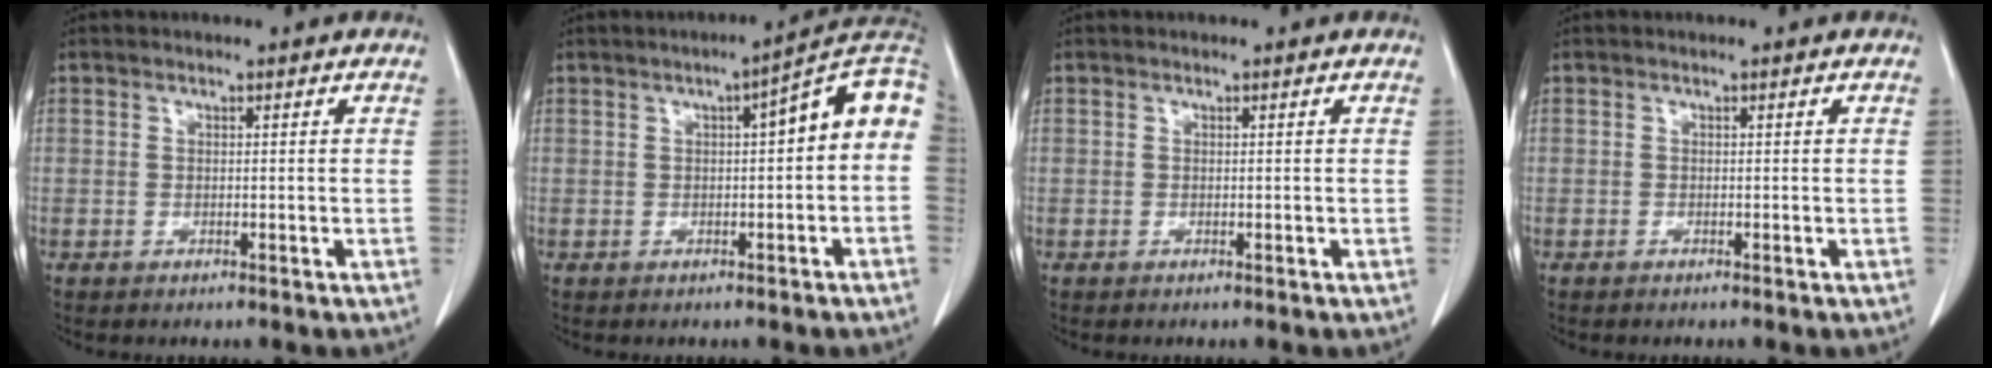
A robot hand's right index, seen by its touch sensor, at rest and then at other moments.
{"total": 8.8, "force": [1.1, 1.4, 8.6], "torque": [-0.111, 0.034, 0.006]}
{"total": 0.0}
{"total": 0.0}